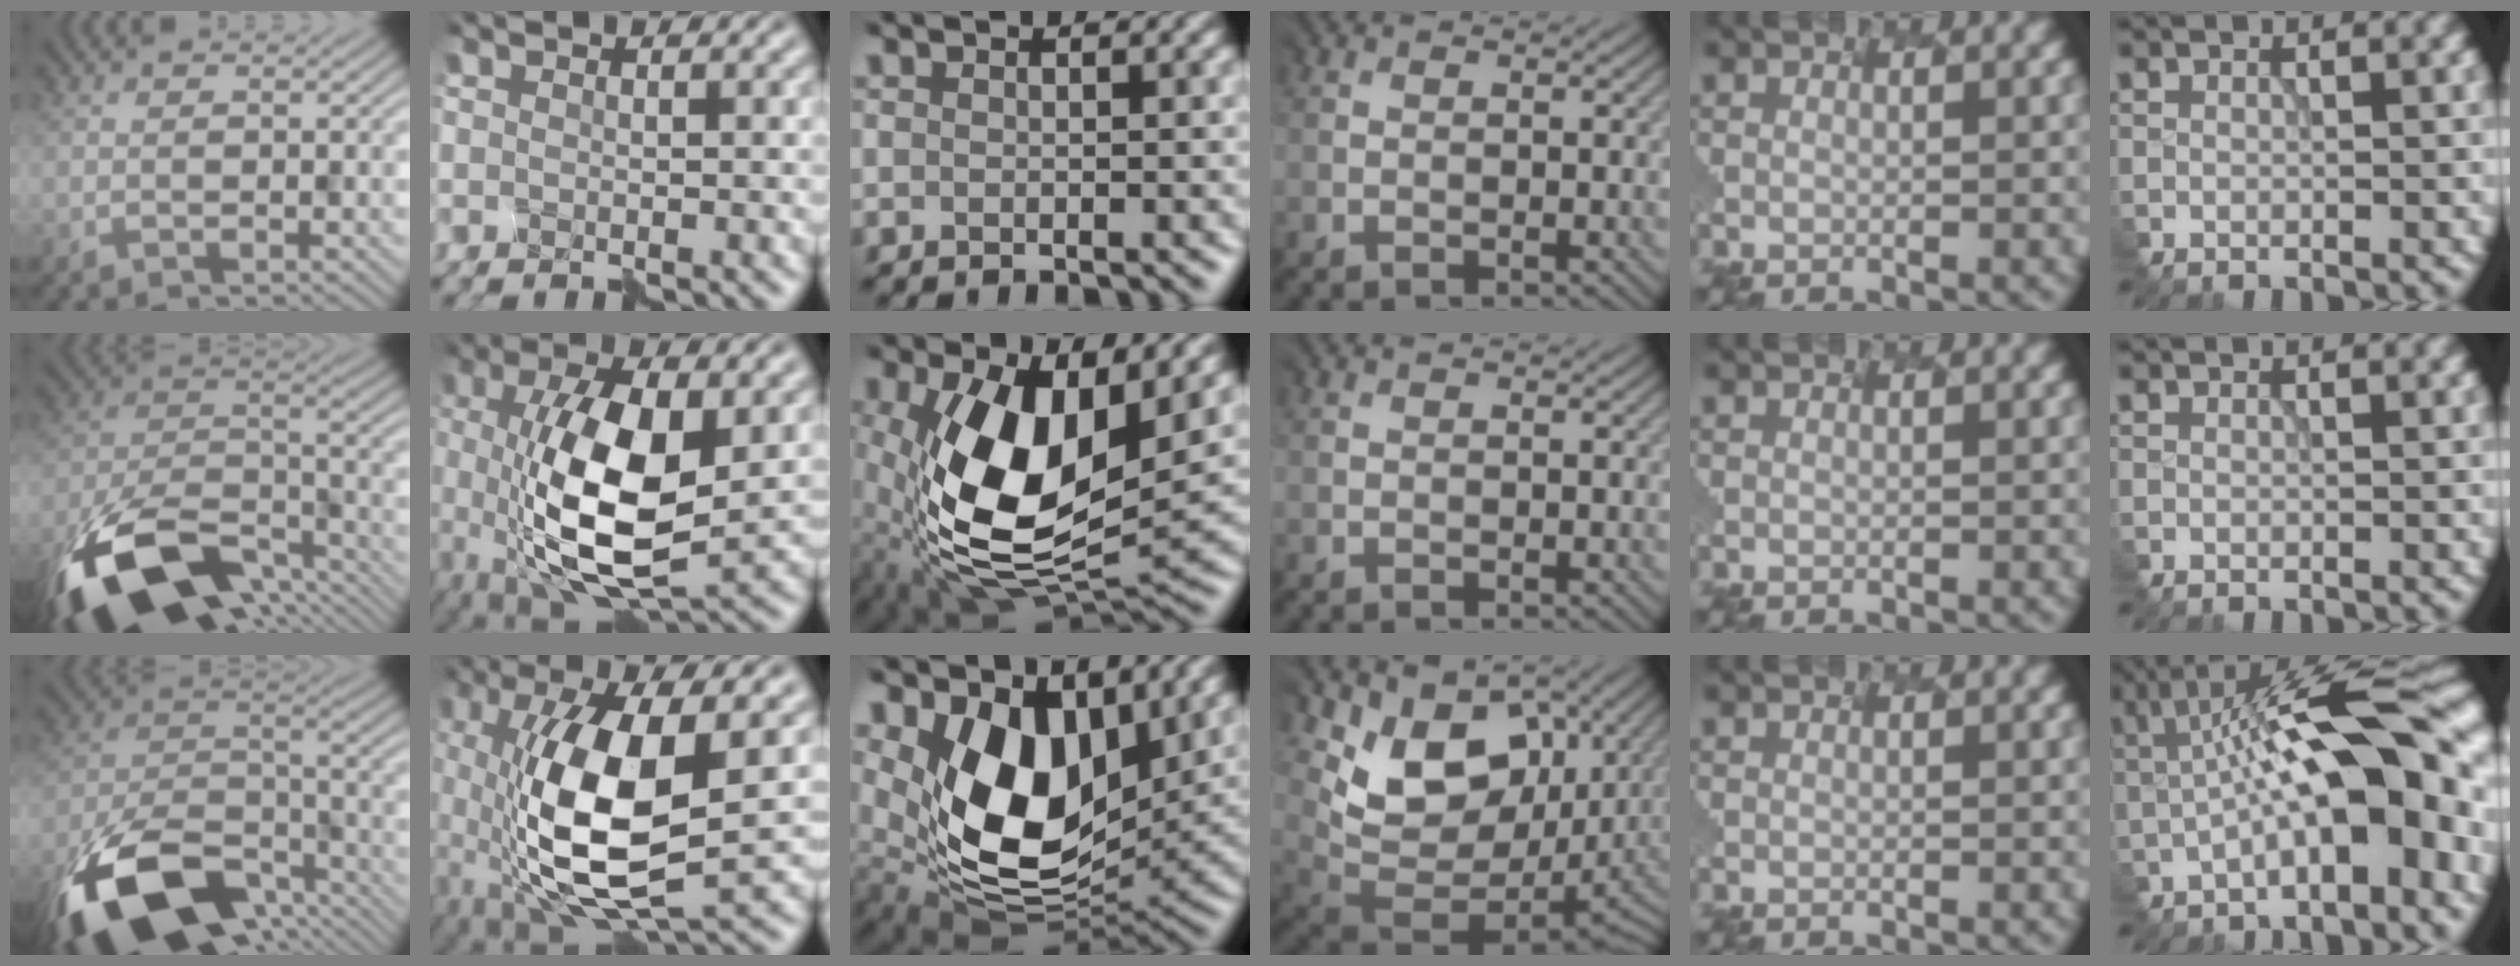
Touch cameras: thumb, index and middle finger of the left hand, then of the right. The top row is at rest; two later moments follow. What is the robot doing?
{"motion": "disassemble", "object": "markers"}